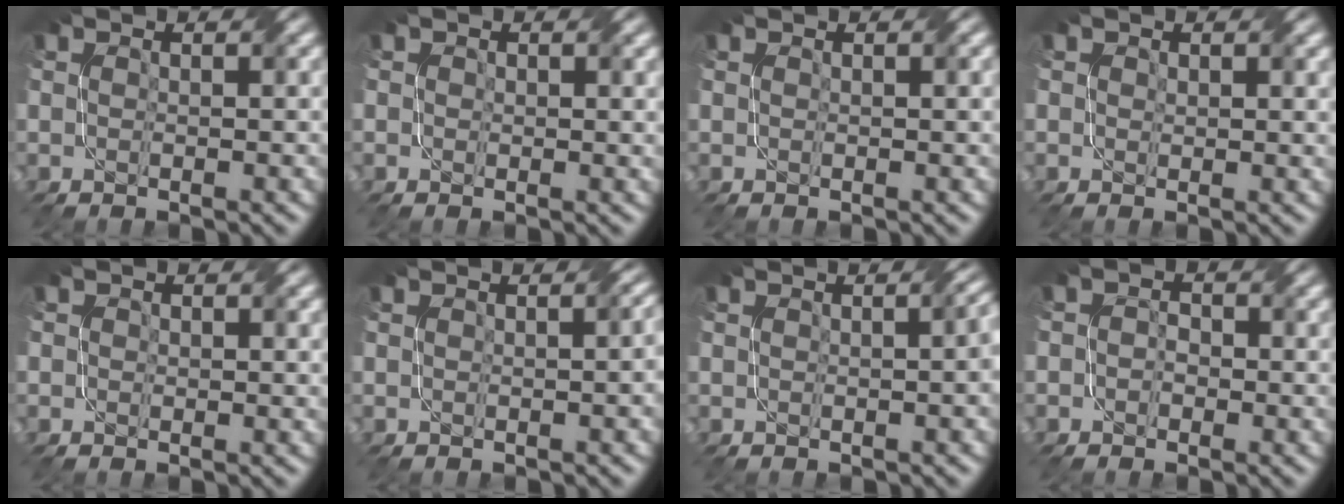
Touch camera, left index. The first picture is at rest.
{"total": 1.1, "force": [0.5, 0.8, 0.5], "torque": [-0.004, -0.003, 0.009]}
{"total": 0.8, "force": [0.5, 0.1, 0.6], "torque": [-0.008, 0.001, 0.008]}
{"total": 1.2, "force": [0.6, 0.8, 0.6], "torque": [-0.008, -0.005, 0.014]}
{"total": 1.0, "force": [0.4, 0.8, 0.4], "torque": [-0.003, -0.003, 0.007]}
{"total": 2.1, "force": [0.2, 0.9, 1.9], "torque": [-0.011, 0.007, 0.003]}
{"total": 2.8, "force": [0.2, 1.1, 2.6], "torque": [-0.012, 0.012, 0.003]}
{"total": 1.6, "force": [-0.2, 1.5, 0.6], "torque": [0.003, 0.001, -0.015]}